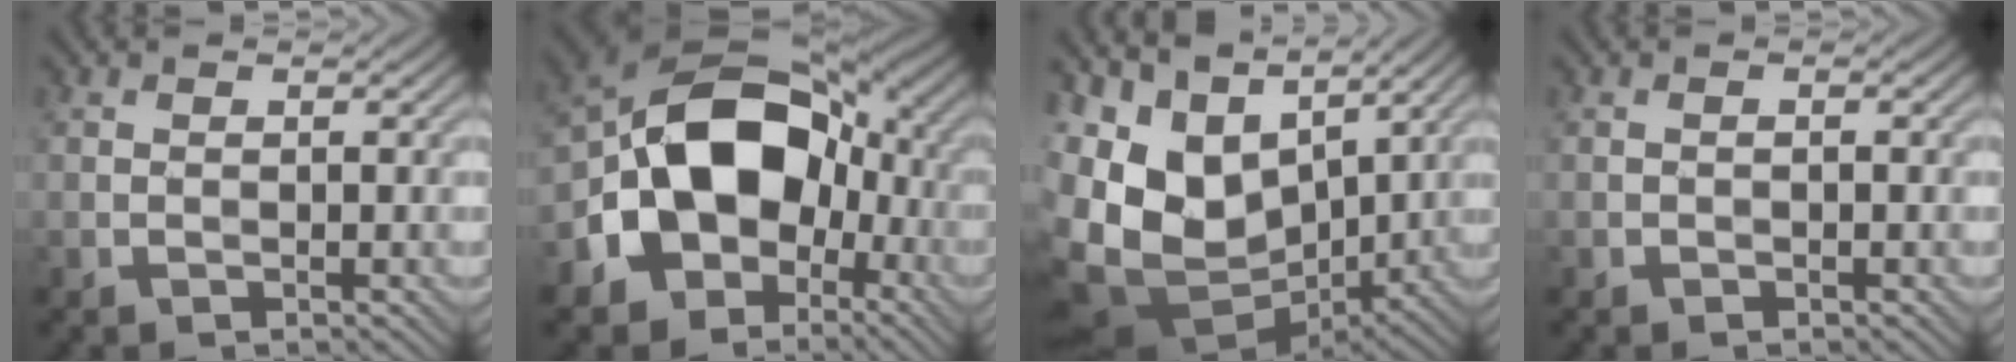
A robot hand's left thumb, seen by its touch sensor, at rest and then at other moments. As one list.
[{"total": 15.2, "force": [-3.1, 11.8, 9.2], "torque": [-0.146, -0.002, -0.064]}, {"total": 14.1, "force": [1.3, 10.0, 9.9], "torque": [-0.236, -0.018, 0.047]}, {"total": 0.0}]